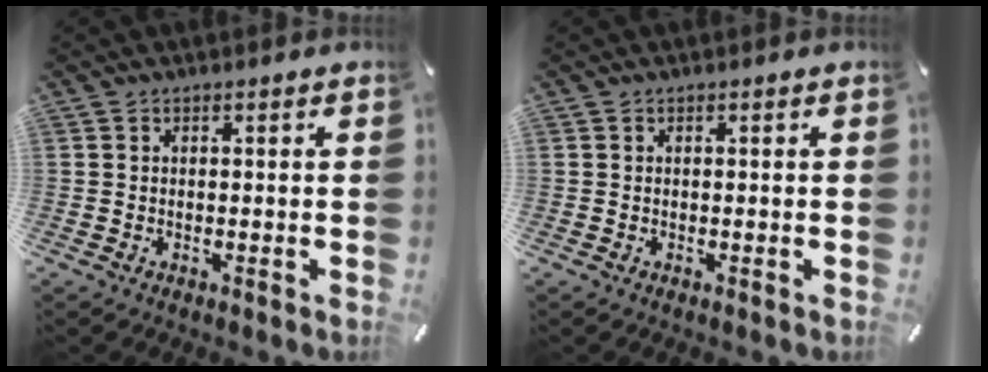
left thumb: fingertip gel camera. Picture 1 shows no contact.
{"total": 0.0}